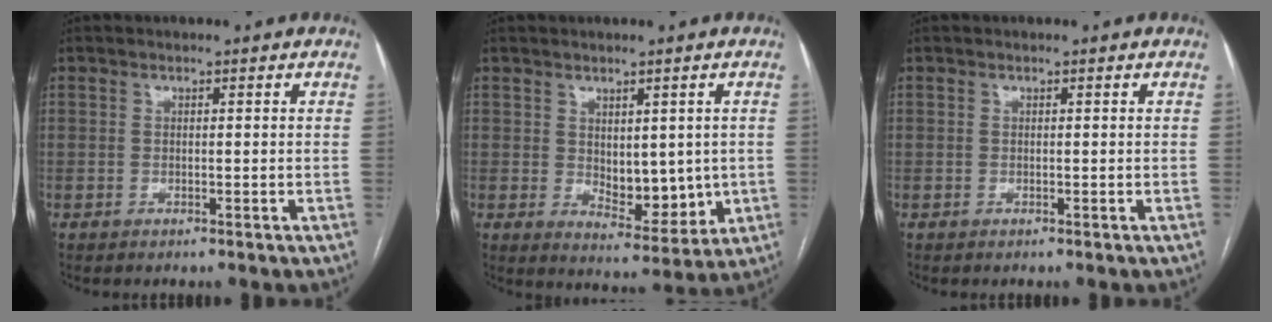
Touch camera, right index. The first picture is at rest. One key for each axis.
{"total": 7.8, "fx": 0.1, "fy": 4.0, "fz": 6.7, "tx": -0.086, "ty": -0.009, "tz": 0.019}
{"total": 0.0}